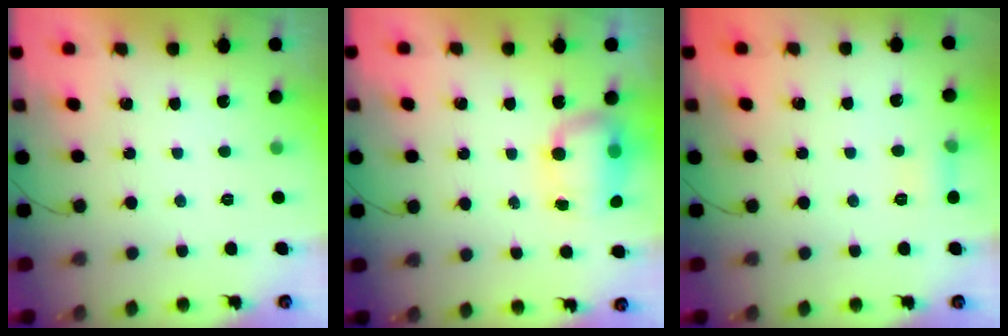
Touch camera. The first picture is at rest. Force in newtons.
{"total": 7.7, "press": 7.6, "slide": 1.3}
{"total": 5.8, "press": 5.6, "slide": 1.5}